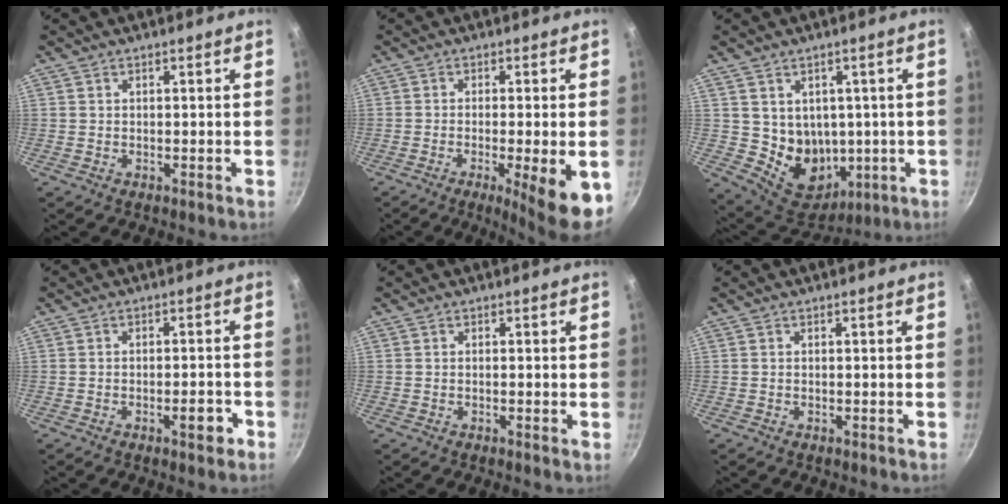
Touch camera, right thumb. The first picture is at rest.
{"total": 10.4, "force": [-3.5, 1.6, 9.7], "torque": [-0.136, -0.001, -0.046]}
{"total": 11.7, "force": [0.6, 9.9, 6.2], "torque": [-0.063, -0.021, 0.036]}
{"total": 4.1, "force": [-2.0, 1.5, 3.2], "torque": [-0.026, 0.020, -0.025]}
{"total": 0.8, "force": [-0.2, 0.0, 0.8], "torque": [-0.014, -0.001, -0.006]}
{"total": 0.0}